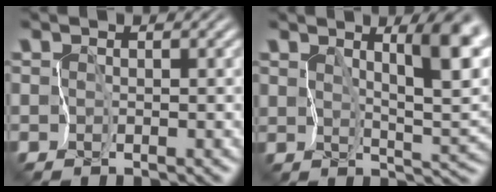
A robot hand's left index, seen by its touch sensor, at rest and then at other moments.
{"total": 7.6, "force": [3.5, 2.2, 6.3], "torque": [-0.090, 0.000, 0.060]}